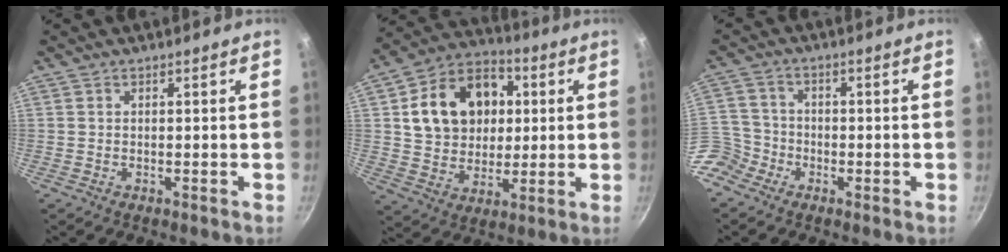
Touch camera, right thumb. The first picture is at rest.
{"total": 18.0, "force": [3.3, 14.1, 10.7], "torque": [-0.147, 0.018, 0.054]}
{"total": 7.3, "force": [-4.2, 5.7, 1.6], "torque": [-0.004, 0.046, -0.093]}